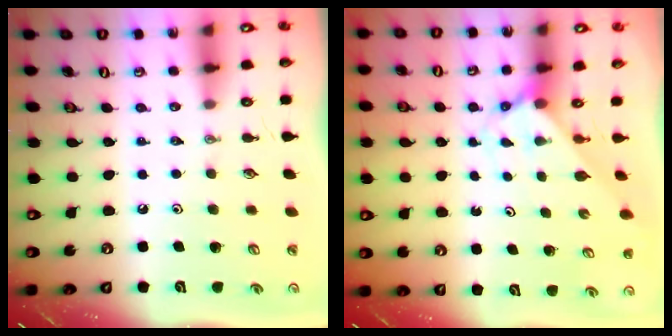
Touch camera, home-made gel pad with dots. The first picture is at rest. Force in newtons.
{"total": 2.6, "press": 2.6, "slide": 0.2}